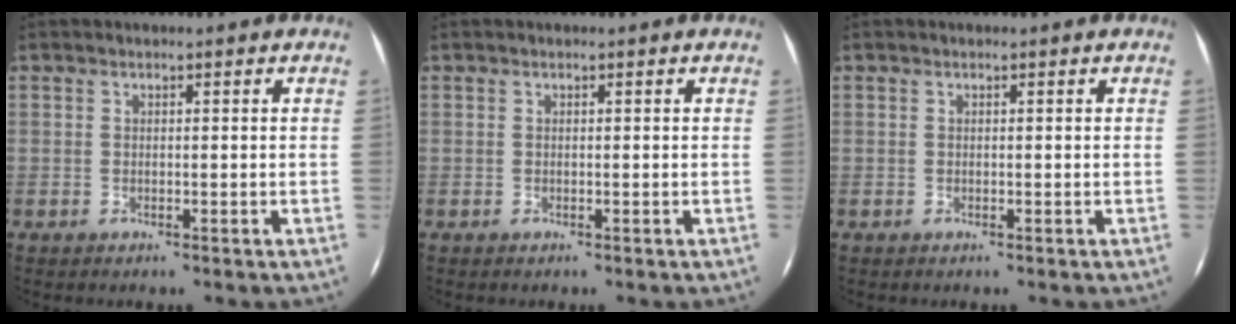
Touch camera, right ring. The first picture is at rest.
{"total": 0.0}
{"total": 0.0}